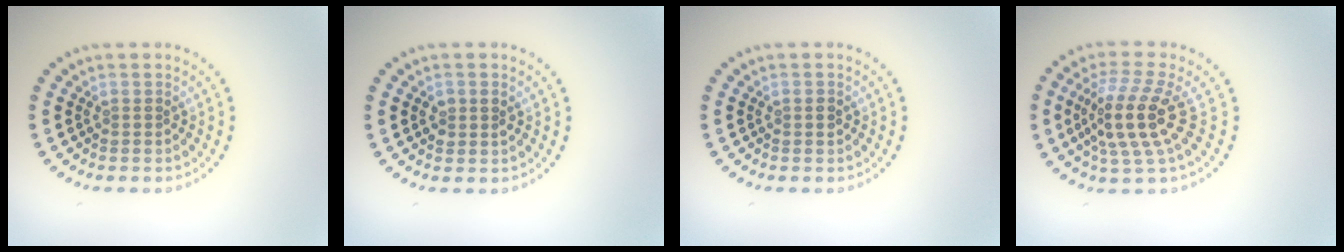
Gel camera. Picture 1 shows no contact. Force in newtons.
{"total": 1.4, "press": 1.3, "slide": 0.2}
{"total": 0.9, "press": 0.9, "slide": 0.0}
{"total": 4.7, "press": 3.8, "slide": 2.6}